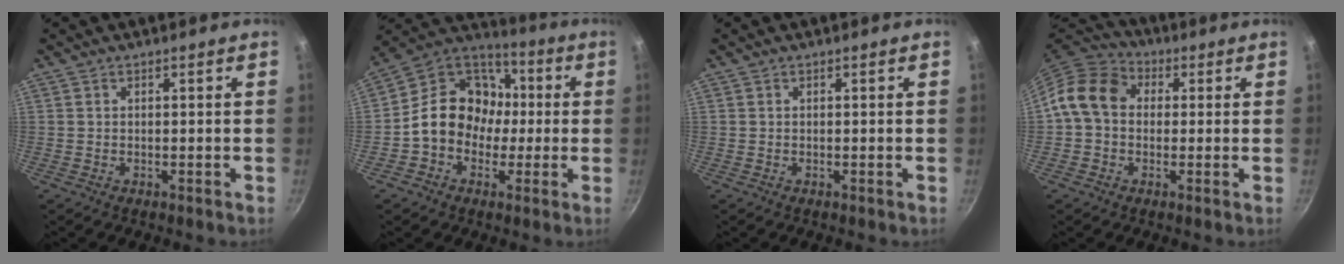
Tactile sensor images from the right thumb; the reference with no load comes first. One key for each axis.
{"total": 15.4, "fx": -1.0, "fy": 13.0, "fz": 8.3, "tx": -0.088, "ty": 0.049, "tz": -0.037}
{"total": 0.0}
{"total": 10.1, "fx": 1.0, "fy": 8.2, "fz": 5.9, "tx": -0.082, "ty": 0.023, "tz": -0.004}